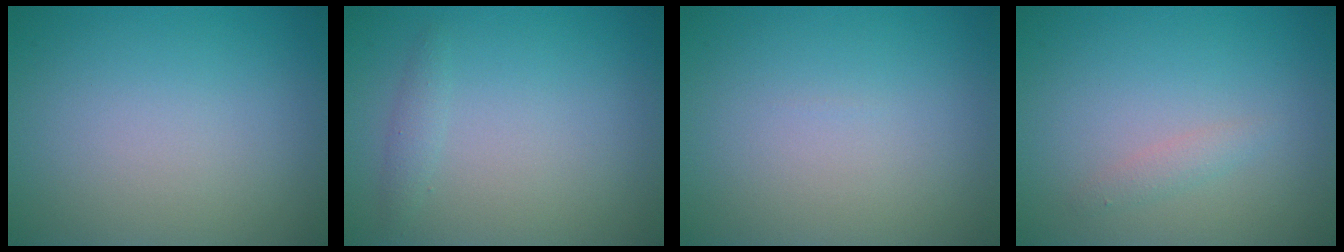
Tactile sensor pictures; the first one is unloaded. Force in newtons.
{"total": 1.0, "press": 1.0, "slide": 0.0}
{"total": 0.0}
{"total": 1.1, "press": 1.1, "slide": 0.0}